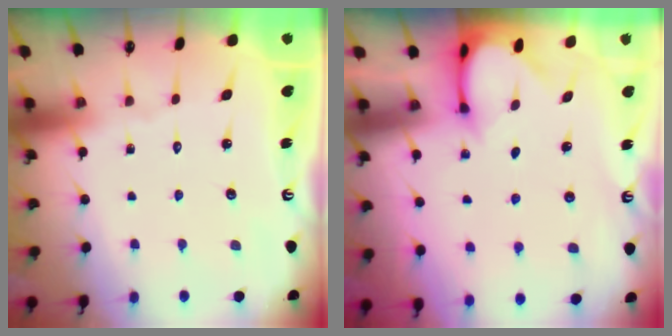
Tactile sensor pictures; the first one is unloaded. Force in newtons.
{"total": 3.3, "press": 3.3, "slide": 0.3}